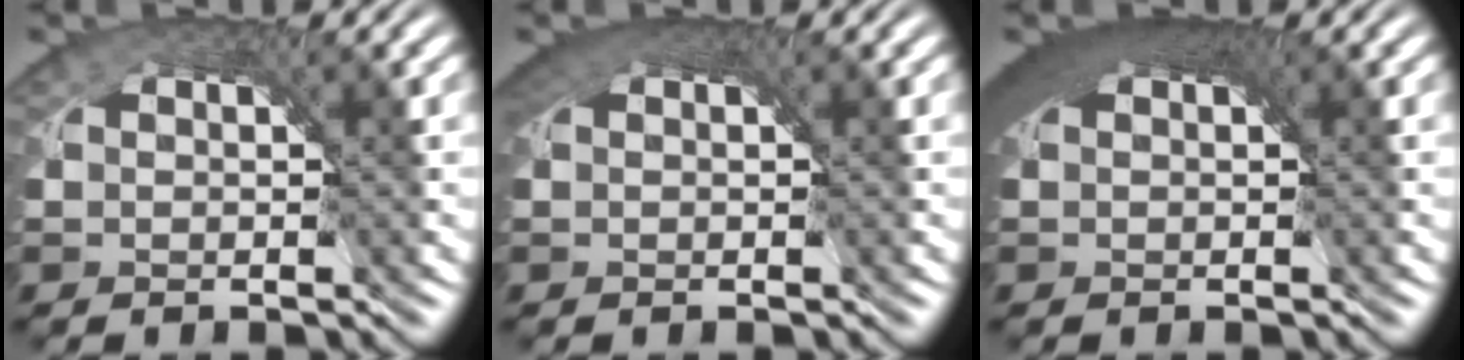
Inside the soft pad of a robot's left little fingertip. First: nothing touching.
{"total": 1.9, "force": [0.9, 1.3, 1.1], "torque": [-0.027, -0.004, 0.013]}
{"total": 5.6, "force": [2.0, 3.2, 4.1], "torque": [-0.078, -0.009, 0.031]}